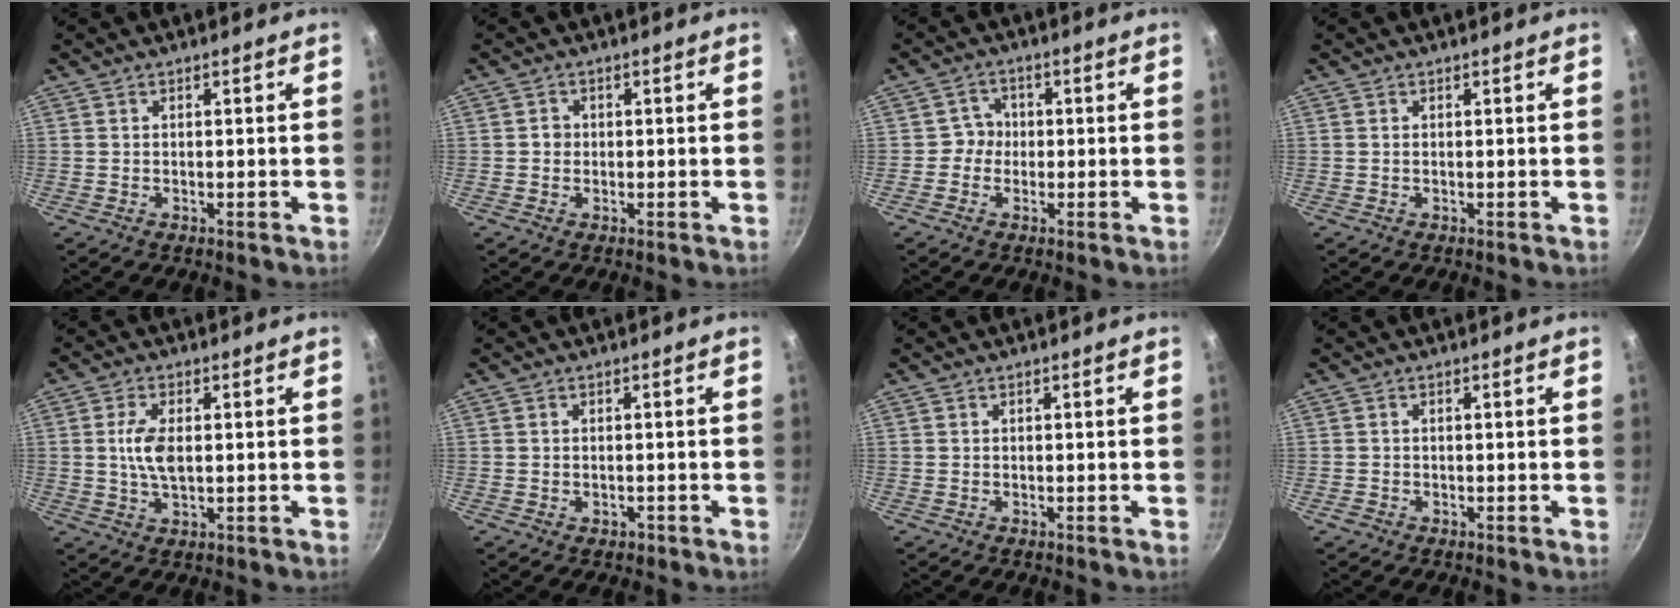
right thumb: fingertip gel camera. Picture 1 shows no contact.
{"total": 1.6, "force": [-0.1, 1.4, 0.6], "torque": [-0.001, 0.005, -0.004]}
{"total": 3.2, "force": [-0.5, 3.0, 1.0], "torque": [0.007, 0.012, -0.019]}
{"total": 0.0}
{"total": 6.0, "force": [0.5, 2.9, 5.2], "torque": [-0.108, -0.002, 0.009]}
{"total": 1.1, "force": [-0.5, 0.8, 0.5], "torque": [-0.008, 0.006, -0.003]}
{"total": 0.0}
{"total": 0.8, "force": [-0.5, 0.6, 0.3], "torque": [-0.005, 0.001, -0.011]}